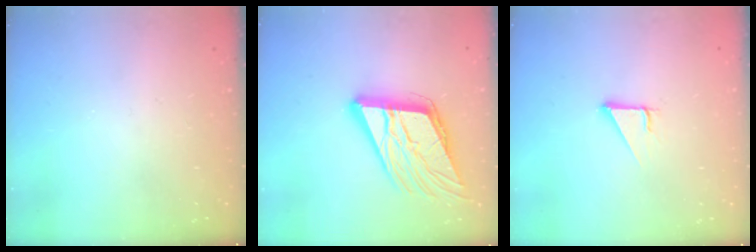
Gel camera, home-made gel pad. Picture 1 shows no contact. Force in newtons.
{"total": 18.7, "press": 18.4, "slide": 3.2}
{"total": 2.9, "press": 2.9, "slide": 0.1}